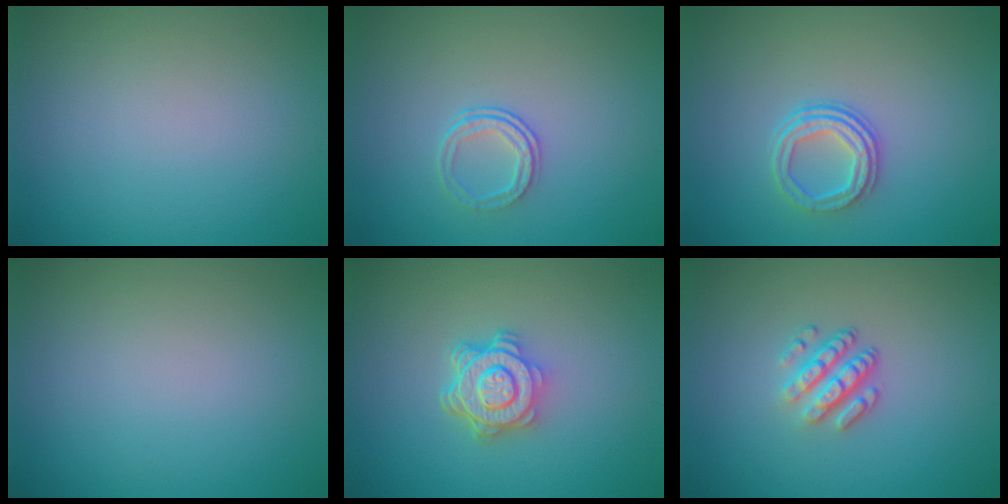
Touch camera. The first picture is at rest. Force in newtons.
{"total": 1.7, "press": 1.1, "slide": 1.4}
{"total": 3.0, "press": 2.3, "slide": 1.9}
{"total": 0.0}
{"total": 4.7, "press": 3.5, "slide": 3.1}
{"total": 3.4, "press": 2.4, "slide": 2.4}